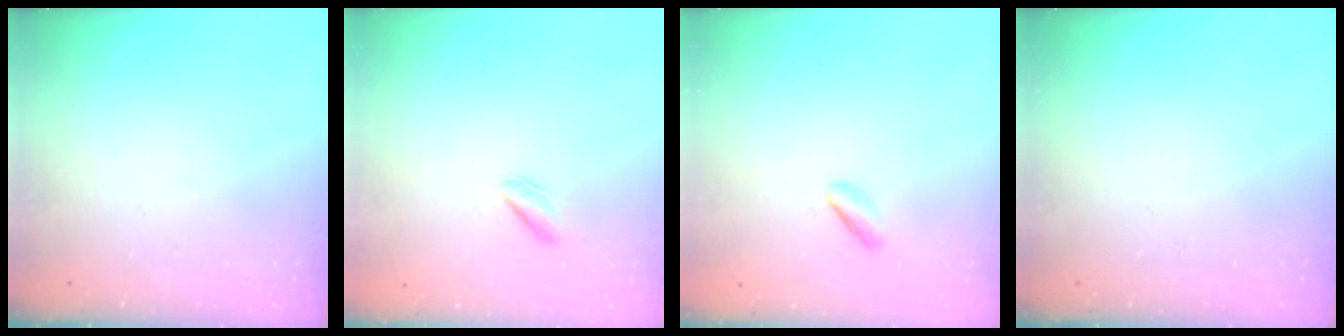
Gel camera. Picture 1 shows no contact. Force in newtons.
{"total": 1.1, "press": 0.8, "slide": 0.8}
{"total": 2.2, "press": 1.8, "slide": 1.3}
{"total": 0.0}